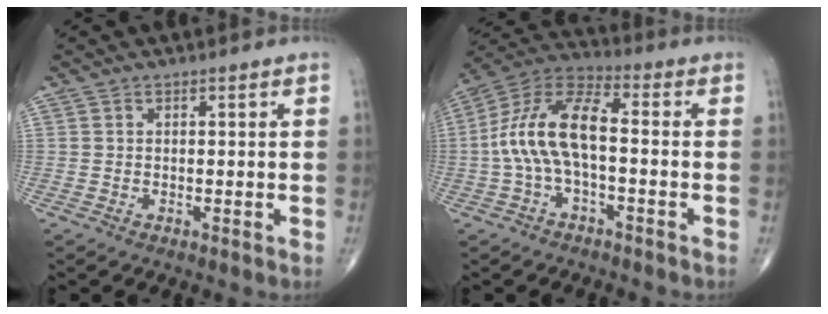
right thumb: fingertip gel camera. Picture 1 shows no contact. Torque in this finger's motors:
{"motor_torque": [0.35, 0.30, 1.38, -0.32, 0.45]}